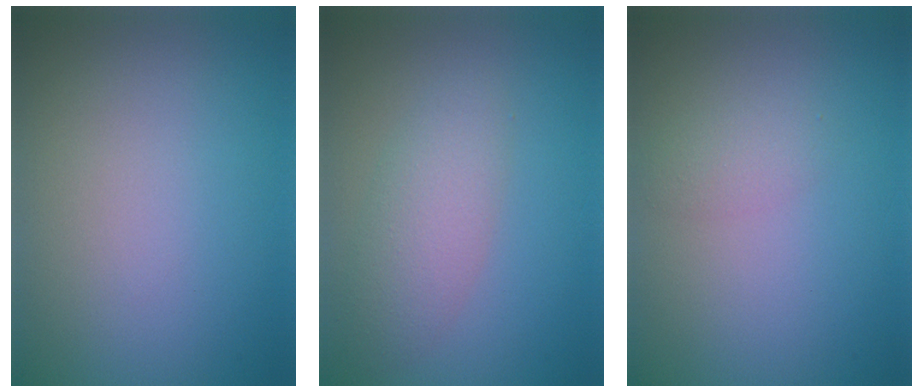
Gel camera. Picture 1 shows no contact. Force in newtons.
{"total": 3.3, "press": 3.3, "slide": 0.2}
{"total": 1.2, "press": 1.2, "slide": 0.1}